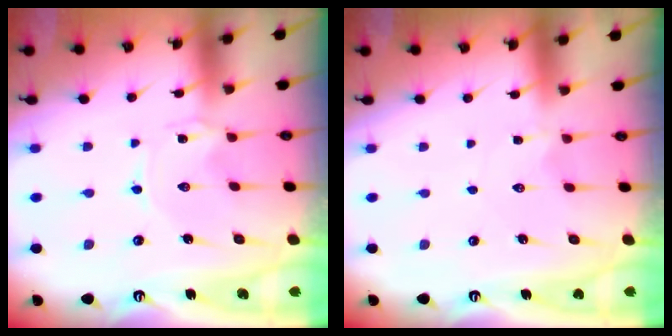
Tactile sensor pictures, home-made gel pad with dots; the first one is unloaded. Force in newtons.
{"total": 2.1, "press": 2.1, "slide": 0.3}